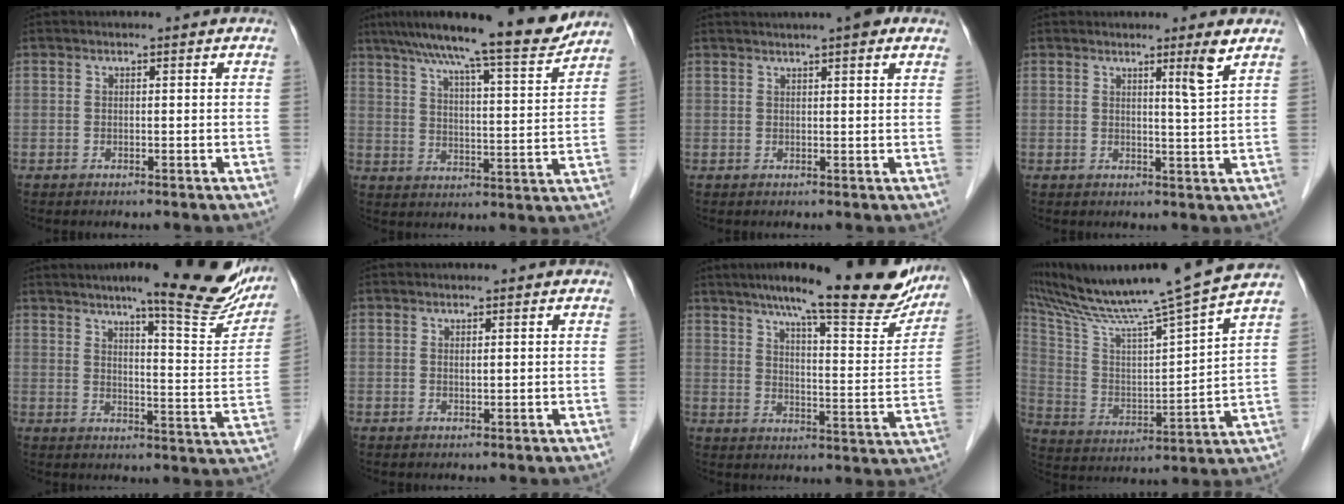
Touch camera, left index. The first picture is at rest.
{"total": 16.5, "force": [14.1, 0.3, 8.4], "torque": [-0.123, 0.001, 0.206]}
{"total": 6.1, "force": [4.5, 0.7, 4.1], "torque": [-0.054, 0.026, 0.059]}
{"total": 3.3, "force": [2.0, -1.0, 2.3], "torque": [-0.035, -0.013, 0.038]}
{"total": 19.2, "force": [15.2, 2.2, 11.5], "torque": [-0.135, -0.024, 0.188]}
{"total": 0.7, "force": [0.2, 0.2, 0.7], "torque": [-0.014, -0.002, 0.005]}
{"total": 22.5, "force": [18.5, 3.2, 12.3], "torque": [-0.173, -0.015, 0.243]}
{"total": 20.9, "force": [18.2, -1.9, 10.1], "torque": [-0.186, -0.024, 0.291]}